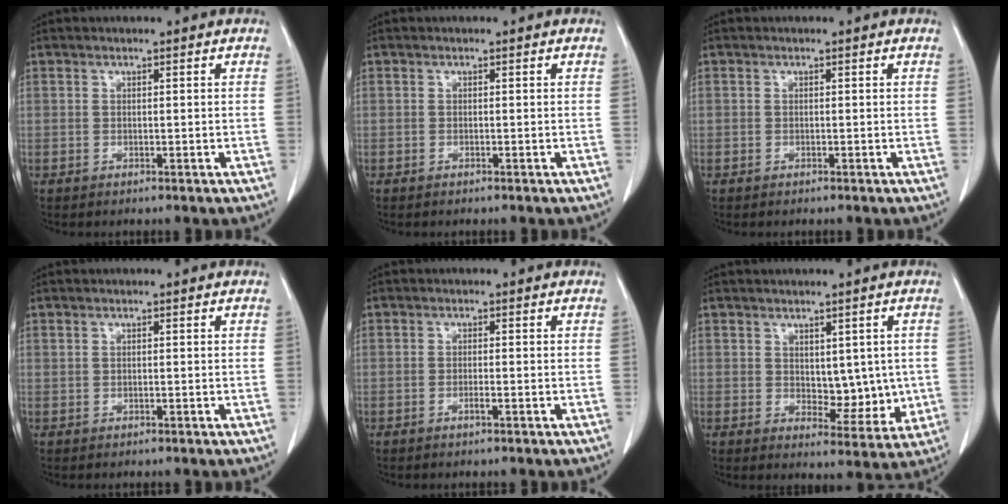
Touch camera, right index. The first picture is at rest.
{"total": 0.0}
{"total": 0.0}
{"total": 0.0}
{"total": 0.9, "force": [-0.4, 0.0, 0.8], "torque": [-0.013, 0.002, -0.006]}
{"total": 8.4, "force": [1.7, 5.1, 6.4], "torque": [-0.078, -0.006, 0.047]}